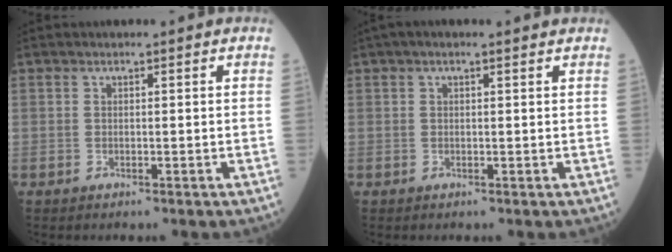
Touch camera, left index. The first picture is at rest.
{"total": 2.6, "force": [1.9, 0.4, 1.7], "torque": [-0.031, 0.027, 0.027]}